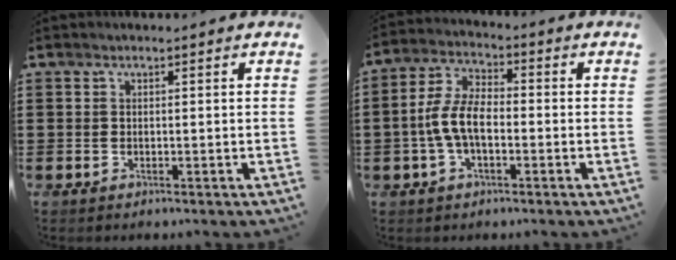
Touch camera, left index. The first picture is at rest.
{"total": 7.3, "force": [-1.7, 3.5, 6.2], "torque": [-0.149, -0.002, -0.039]}